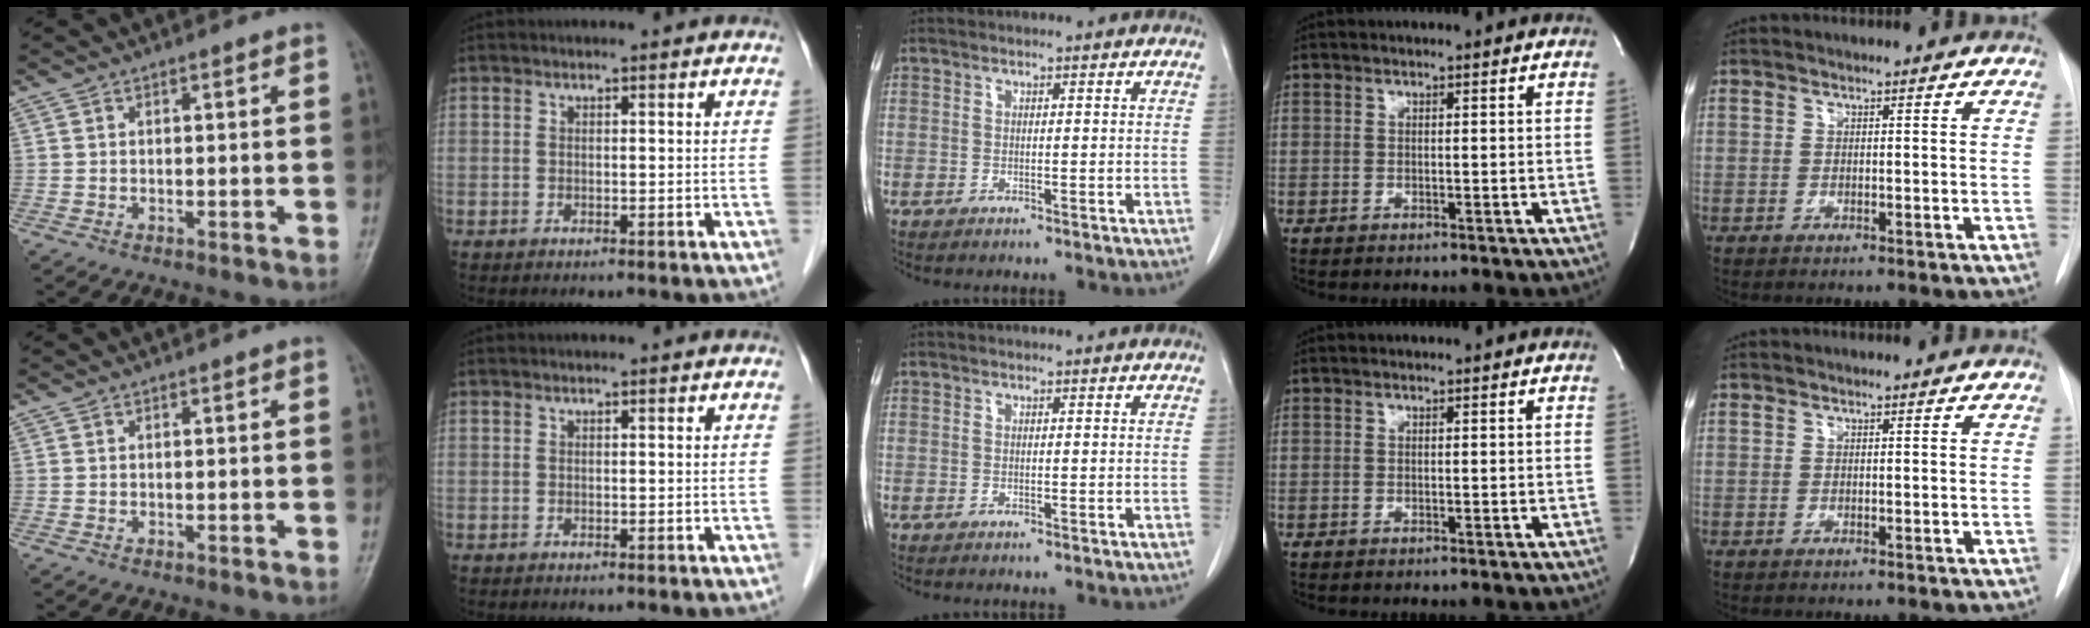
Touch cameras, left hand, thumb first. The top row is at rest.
{}